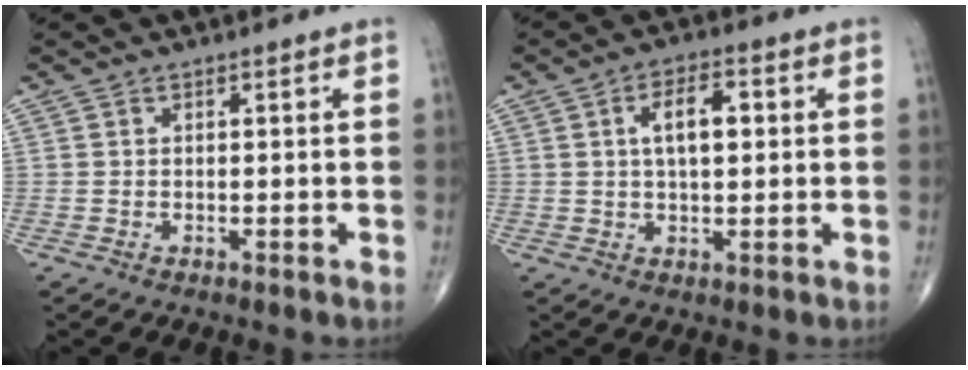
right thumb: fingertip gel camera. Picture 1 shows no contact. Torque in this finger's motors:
{"motor_torque": [0.46, 1.60, 0.55, -0.28, 0.25]}